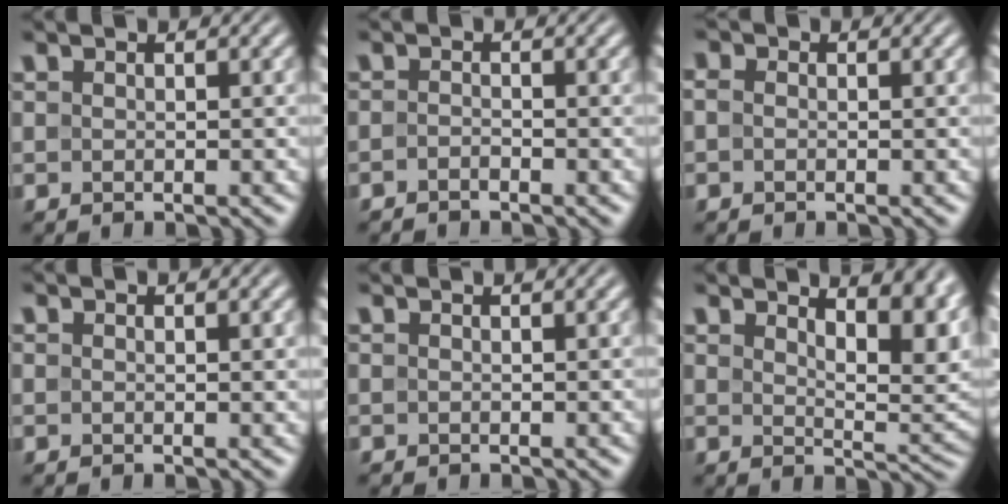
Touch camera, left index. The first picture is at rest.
{"total": 0.9, "force": [-0.8, 0.2, 0.4], "torque": [-0.008, 0.000, -0.016]}
{"total": 1.0, "force": [0.0, 0.7, 0.6], "torque": [-0.014, 0.002, -0.009]}
{"total": 0.7, "force": [0.4, 0.1, 0.6], "torque": [-0.008, -0.002, 0.006]}
{"total": 0.8, "force": [0.7, 0.2, 0.4], "torque": [-0.003, 0.000, 0.009]}
{"total": 8.8, "force": [5.0, 3.1, 6.6], "torque": [-0.063, 0.015, 0.071]}